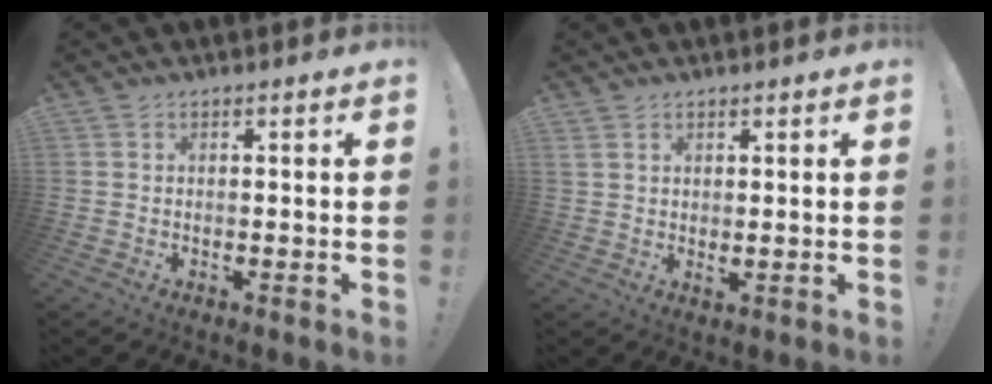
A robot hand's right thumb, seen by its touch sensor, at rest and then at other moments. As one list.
[{"total": 1.8, "force": [1.4, 0.5, 1.1], "torque": [-0.018, -0.006, 0.025]}]